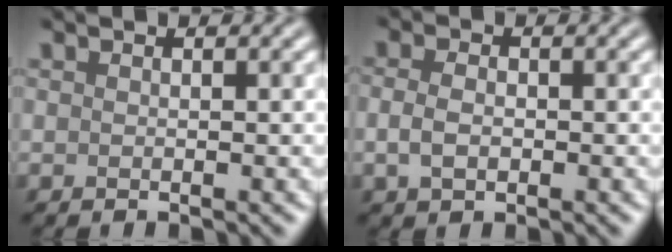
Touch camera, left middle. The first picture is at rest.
{"total": 2.2, "force": [-0.4, 1.4, 1.6], "torque": [-0.042, 0.000, -0.009]}